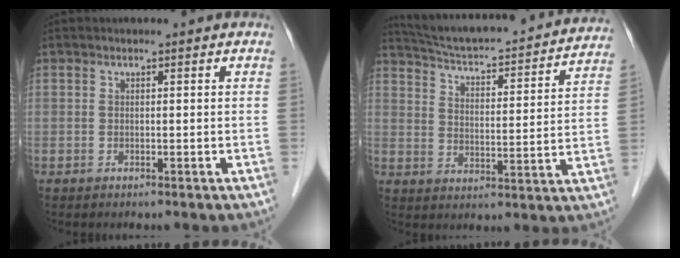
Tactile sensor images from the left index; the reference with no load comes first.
{"total": 25.3, "force": [23.4, 3.2, 9.0], "torque": [-0.145, -0.023, 0.307]}